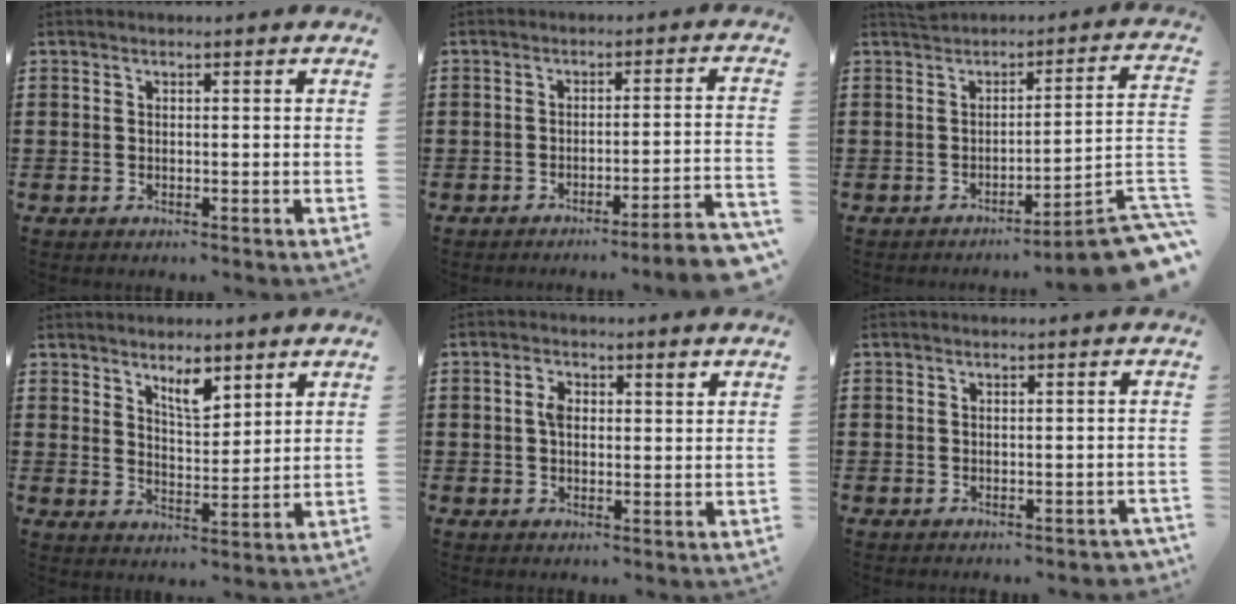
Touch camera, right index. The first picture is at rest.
{"total": 3.8, "force": [-3.1, -0.6, 2.1], "torque": [-0.037, -0.017, -0.063]}
{"total": 6.1, "force": [-3.5, 0.0, 5.0], "torque": [-0.074, -0.019, -0.069]}
{"total": 4.8, "force": [3.5, 1.7, 2.9], "torque": [-0.048, -0.007, 0.058]}
{"total": 2.9, "force": [0.6, 1.4, 2.5], "torque": [-0.043, 0.005, 0.006]}
{"total": 0.5, "force": [-0.4, 0.1, 0.3], "torque": [-0.007, -0.003, -0.007]}